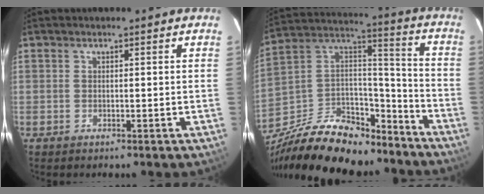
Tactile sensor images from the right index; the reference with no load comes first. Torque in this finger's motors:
{"motor_torque": [0.94, -1.19, 0.63, 0.11]}